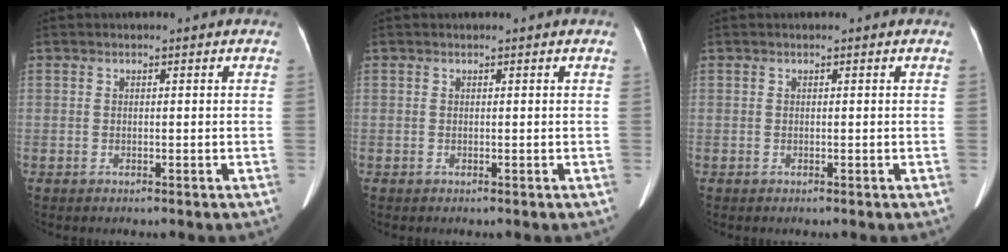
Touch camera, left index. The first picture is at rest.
{"total": 0.0}
{"total": 0.0}